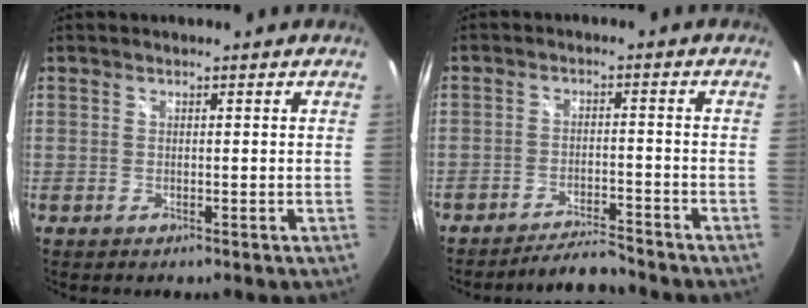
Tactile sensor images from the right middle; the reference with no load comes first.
{"total": 6.1, "force": [-6.0, 0.3, 1.1], "torque": [-0.040, 0.004, -0.097]}